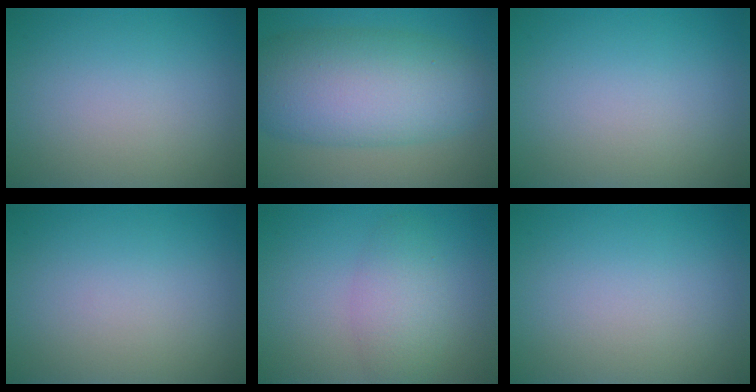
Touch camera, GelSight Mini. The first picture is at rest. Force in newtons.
{"total": 10.2, "press": 10.2, "slide": 0.1}
{"total": 0.0}
{"total": 0.0}
{"total": 3.3, "press": 3.3, "slide": 0.2}
{"total": 0.0}